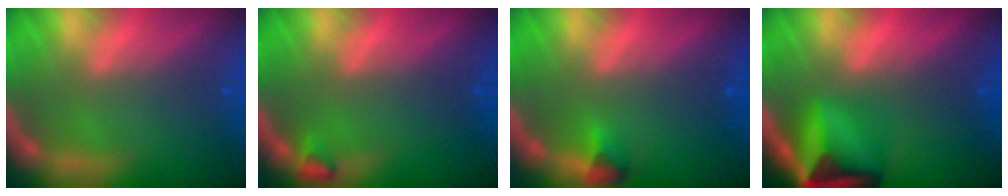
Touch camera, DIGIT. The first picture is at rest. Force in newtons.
{"total": 0.9}
{"total": 1.4}
{"total": 9.0}